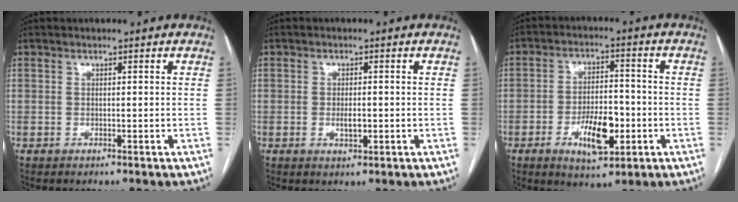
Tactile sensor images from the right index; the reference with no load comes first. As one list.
[{"total": 2.2, "force": [-0.4, 0.7, 2.1], "torque": [-0.041, -0.002, -0.004]}, {"total": 8.6, "force": [-3.1, 3.3, 7.3], "torque": [-0.131, 0.001, -0.047]}]